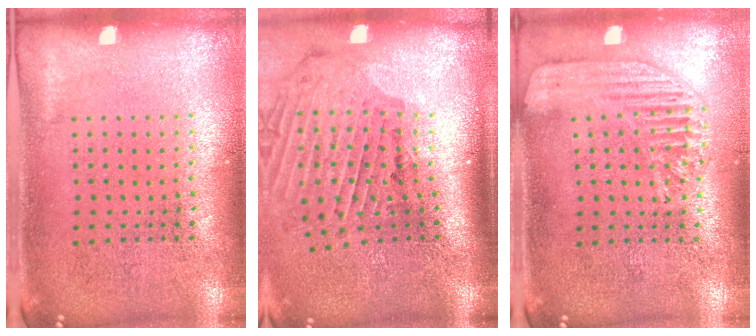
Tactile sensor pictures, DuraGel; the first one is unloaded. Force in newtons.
{"total": 2.0, "press": 1.7, "slide": 1.1}
{"total": 1.6, "press": 1.5, "slide": 0.6}